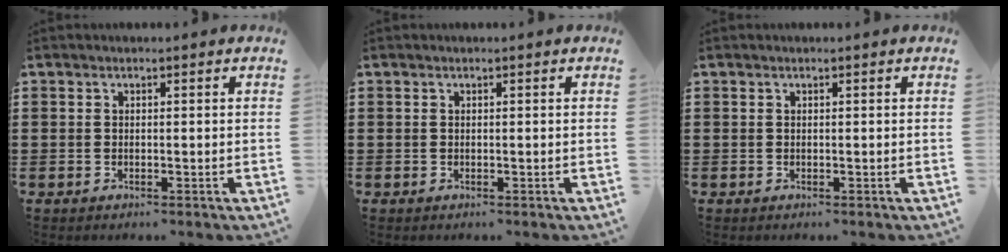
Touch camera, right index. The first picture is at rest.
{"total": 0.0}
{"total": 0.0}